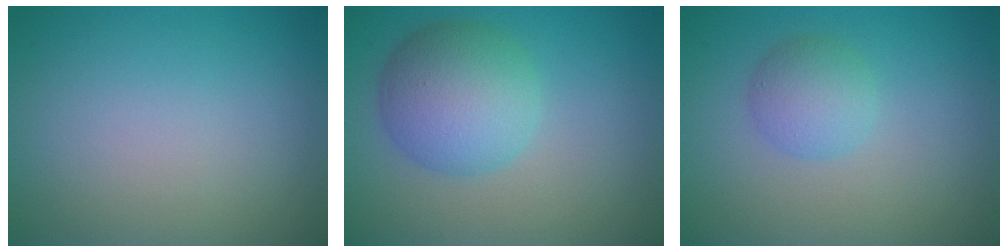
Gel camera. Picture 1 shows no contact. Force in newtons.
{"total": 6.1, "press": 6.1, "slide": 0.1}
{"total": 2.6, "press": 2.6, "slide": 0.1}